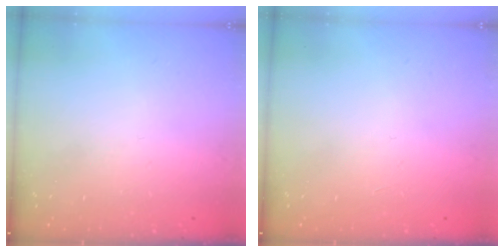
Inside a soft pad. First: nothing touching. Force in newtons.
{"total": 0.0}